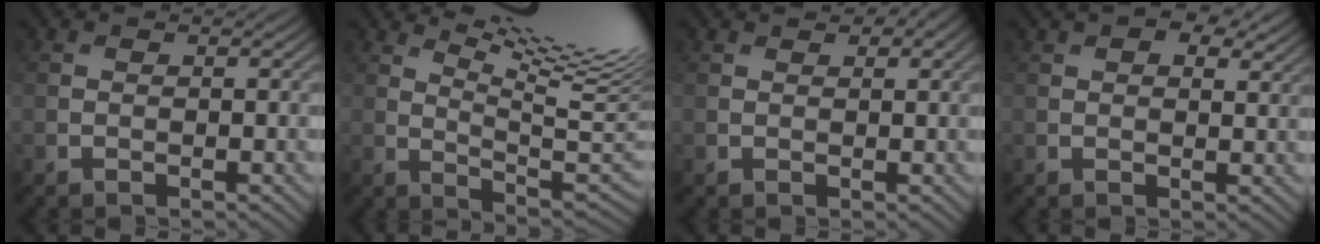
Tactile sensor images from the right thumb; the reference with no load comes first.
{"total": 15.4, "force": [9.7, 3.1, 11.5], "torque": [-0.169, 0.007, 0.145]}
{"total": 3.0, "force": [2.1, 1.5, 1.6], "torque": [-0.027, 0.002, 0.032]}
{"total": 6.9, "force": [4.2, 3.6, 4.0], "torque": [-0.065, 0.007, 0.061]}